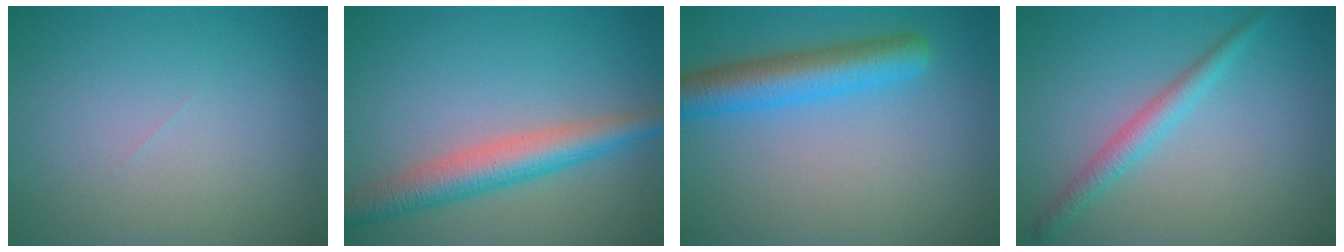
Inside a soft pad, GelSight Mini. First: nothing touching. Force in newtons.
{"total": 5.1, "press": 5.1, "slide": 0.1}
{"total": 5.3, "press": 5.3, "slide": 0.3}
{"total": 2.4, "press": 2.4, "slide": 0.0}